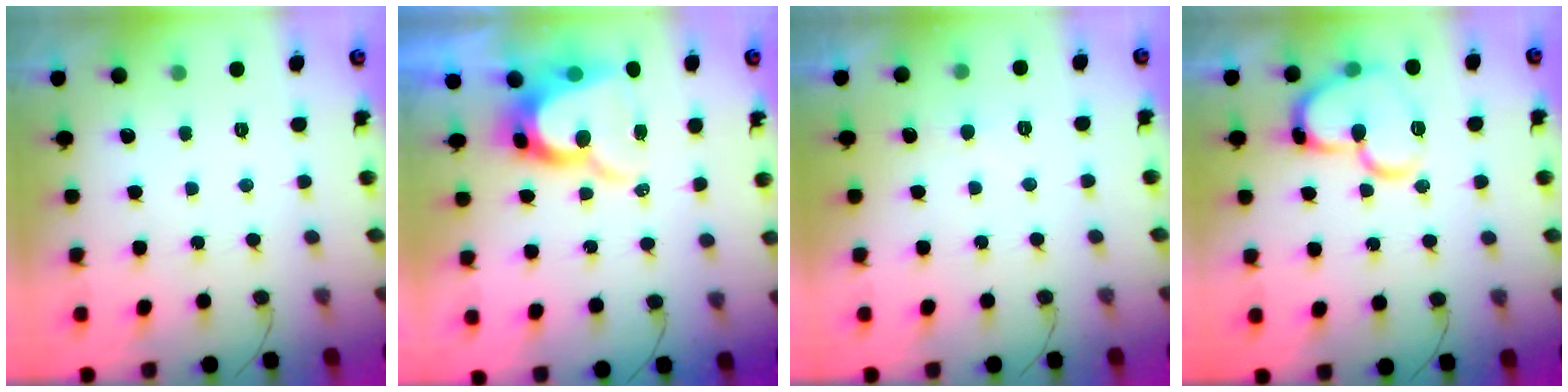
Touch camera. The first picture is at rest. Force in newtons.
{"total": 12.1, "press": 12.0, "slide": 1.3}
{"total": 3.9, "press": 3.9, "slide": 0.4}
{"total": 17.3, "press": 17.2, "slide": 1.6}